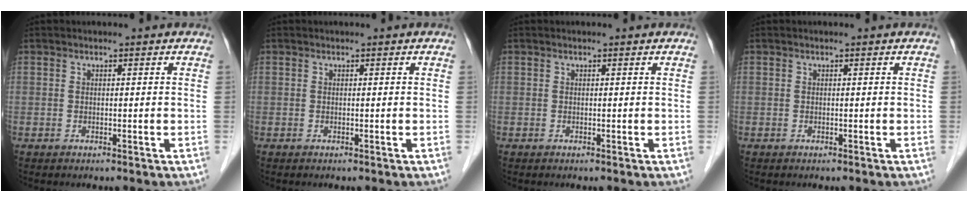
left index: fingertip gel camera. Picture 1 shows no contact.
{"total": 0.0}
{"total": 0.0}
{"total": 0.0}